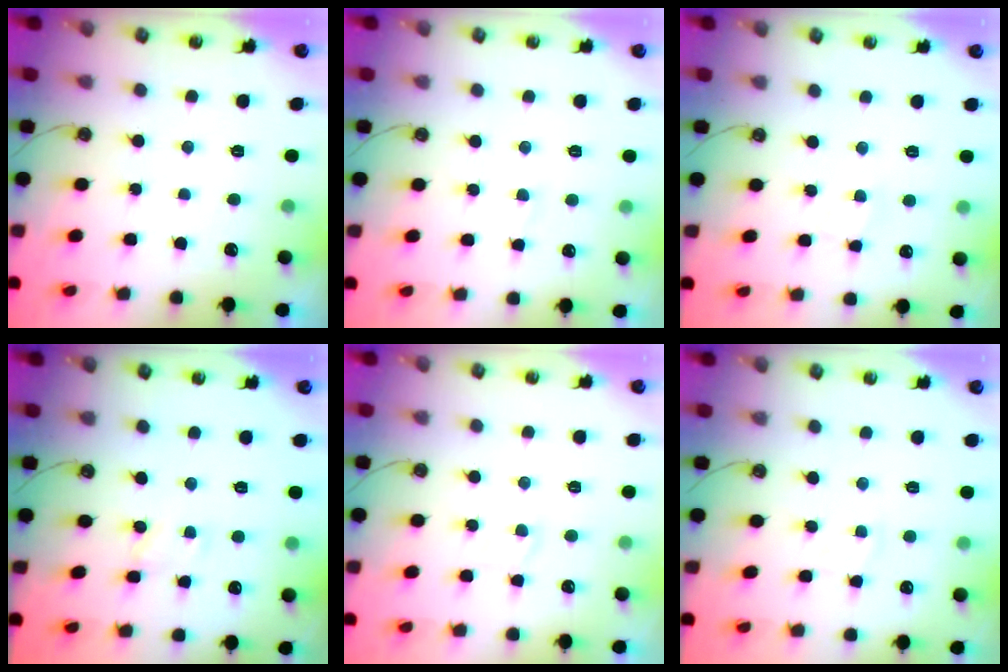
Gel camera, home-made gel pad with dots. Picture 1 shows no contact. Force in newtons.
{"total": 4.0, "press": 4.0, "slide": 0.6}
{"total": 1.9, "press": 1.9, "slide": 0.2}
{"total": 2.2, "press": 2.2, "slide": 0.3}
{"total": 4.0, "press": 3.9, "slide": 0.5}
{"total": 3.0, "press": 2.9, "slide": 0.4}